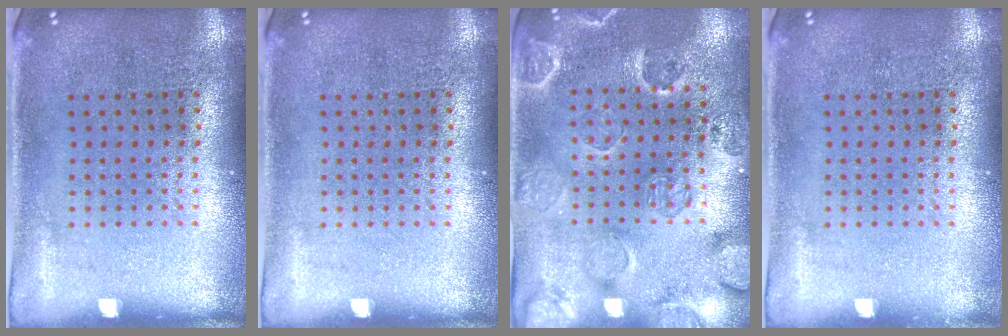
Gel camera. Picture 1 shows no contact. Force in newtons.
{"total": 0.0}
{"total": 2.4, "press": 2.0, "slide": 1.4}
{"total": 0.0}